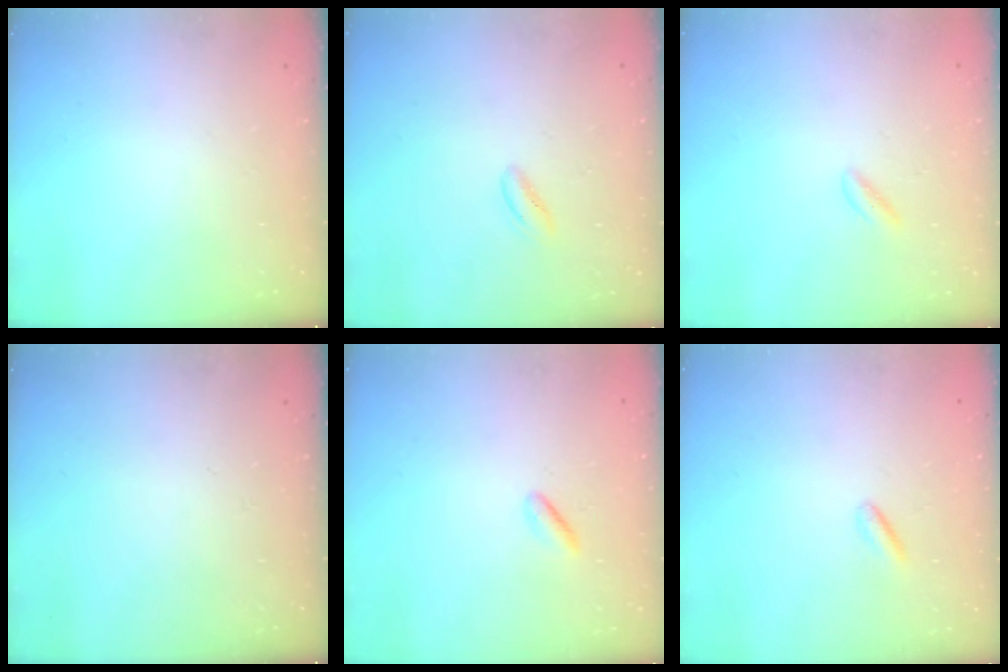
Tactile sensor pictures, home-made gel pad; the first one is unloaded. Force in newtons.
{"total": 1.4, "press": 1.3, "slide": 0.5}
{"total": 1.9, "press": 1.8, "slide": 0.8}
{"total": 0.0}
{"total": 1.0, "press": 0.7, "slide": 0.6}
{"total": 2.5, "press": 2.4, "slide": 0.7}